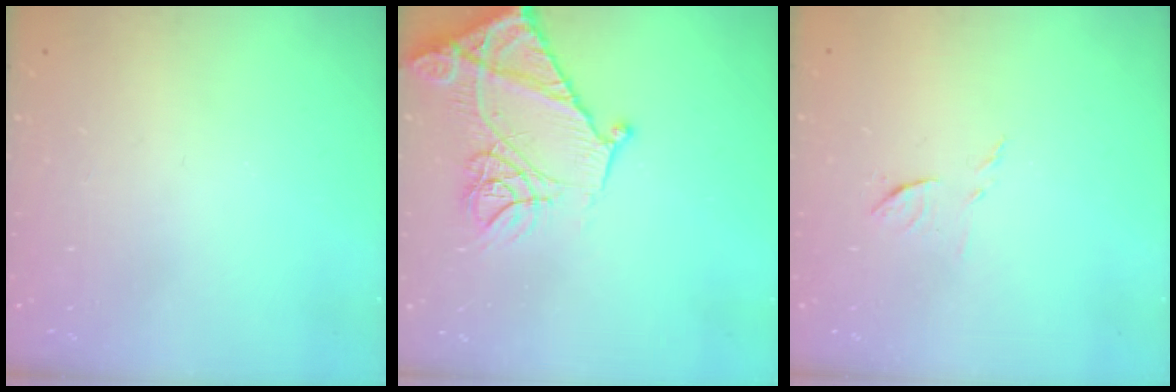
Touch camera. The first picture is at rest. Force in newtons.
{"total": 19.3, "press": 19.2, "slide": 2.1}
{"total": 6.7, "press": 6.7, "slide": 0.5}